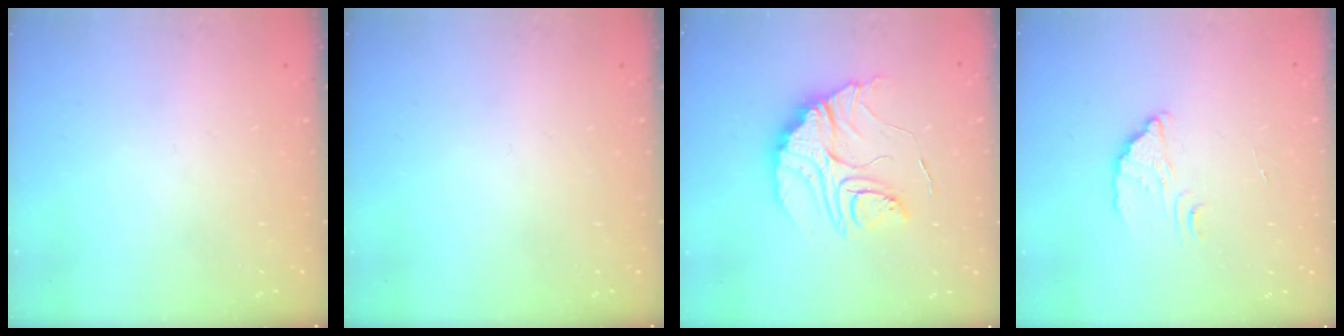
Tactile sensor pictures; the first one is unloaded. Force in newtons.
{"total": 0.0}
{"total": 17.5, "press": 17.5, "slide": 1.0}
{"total": 2.6, "press": 2.6, "slide": 0.1}